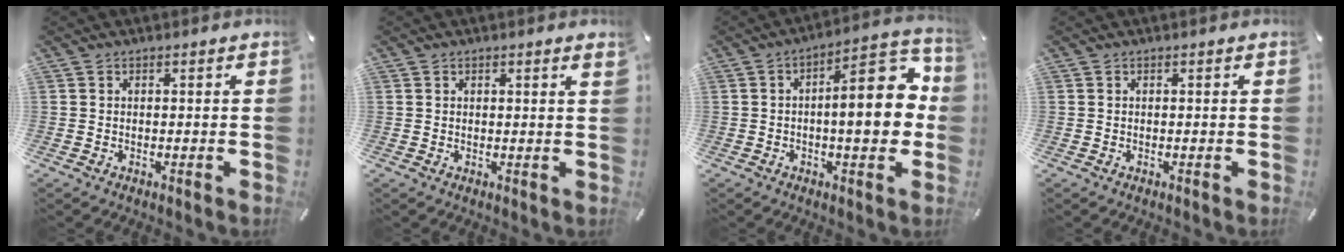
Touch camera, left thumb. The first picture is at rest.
{"total": 1.0, "force": [0.6, 0.2, 0.8], "torque": [-0.016, 0.001, 0.011]}
{"total": 15.6, "force": [0.5, 6.1, 14.3], "torque": [-0.174, -0.016, -0.001]}
{"total": 0.0}